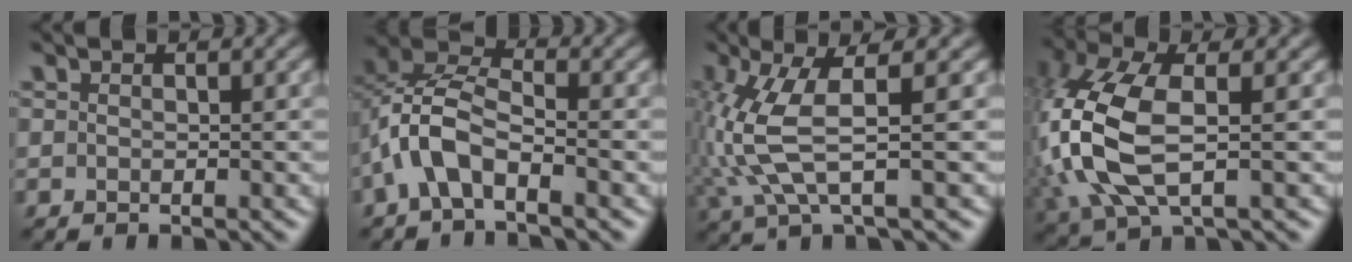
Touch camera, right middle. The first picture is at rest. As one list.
[{"total": 5.7, "force": [-2.5, 2.8, 4.4], "torque": [-0.096, 0.013, -0.054]}, {"total": 6.0, "force": [0.3, 1.5, 5.8], "torque": [-0.152, -0.002, 0.014]}, {"total": 9.3, "force": [0.0, 4.3, 8.2], "torque": [-0.212, 0.000, -0.002]}]